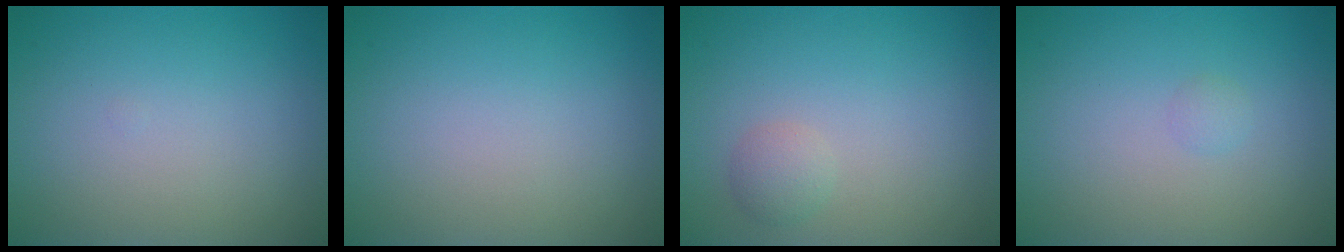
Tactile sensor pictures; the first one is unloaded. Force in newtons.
{"total": 0.0}
{"total": 1.3, "press": 1.3, "slide": 0.1}
{"total": 0.6, "press": 0.6, "slide": 0.1}